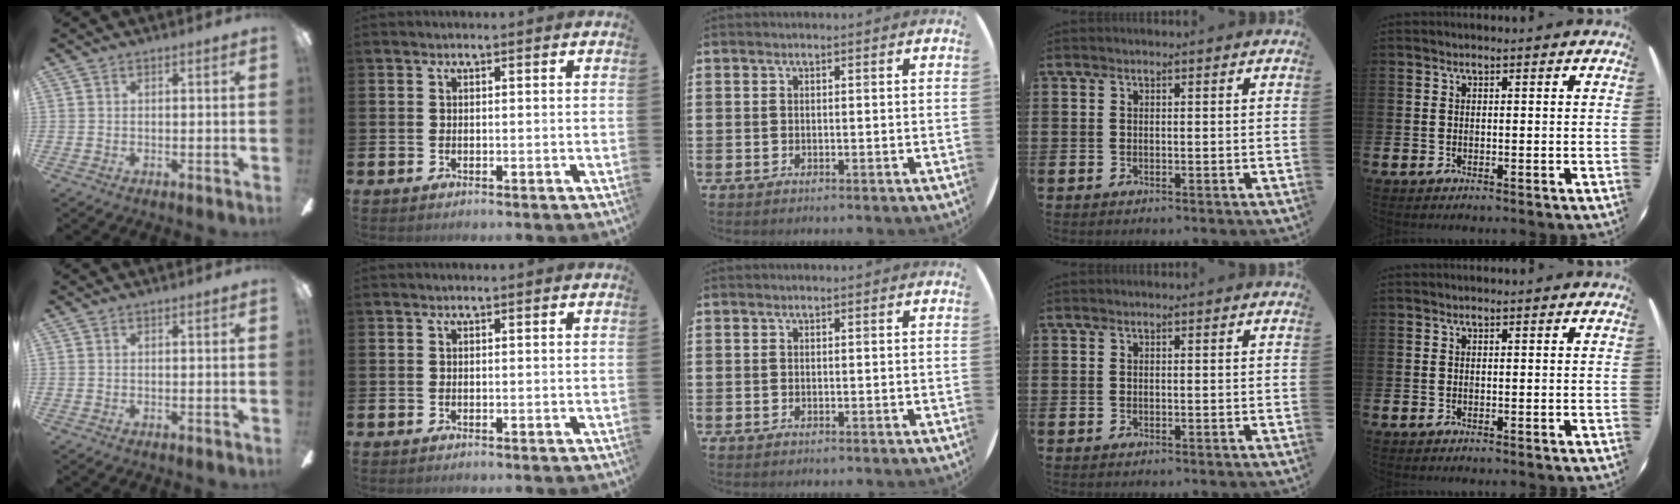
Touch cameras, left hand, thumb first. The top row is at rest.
{}